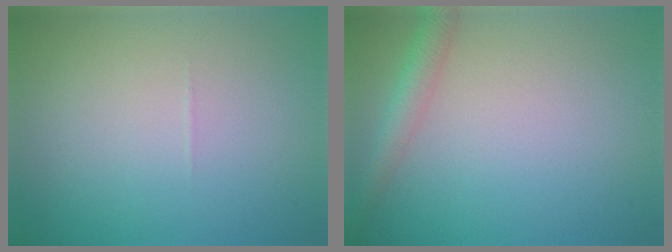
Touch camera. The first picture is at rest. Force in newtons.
{"total": 2.9, "press": 2.9, "slide": 0.1}